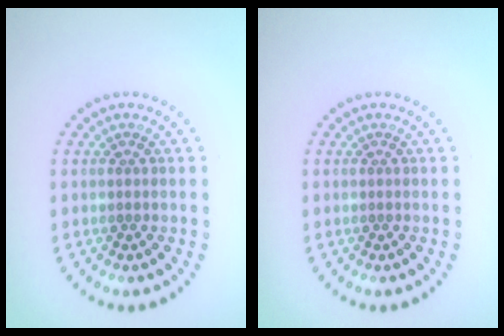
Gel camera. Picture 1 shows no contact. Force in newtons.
{"total": 0.0}